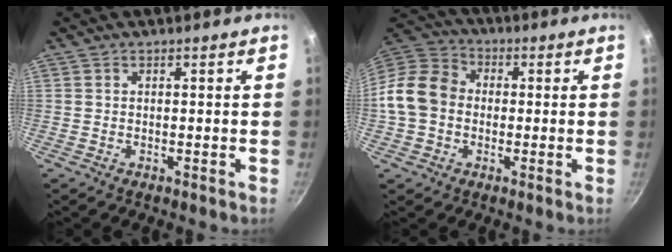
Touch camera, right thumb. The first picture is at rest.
{"total": 12.2, "force": [-0.9, 10.0, 6.8], "torque": [-0.098, 0.027, -0.038]}